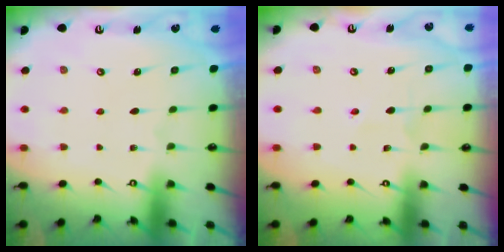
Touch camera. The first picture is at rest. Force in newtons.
{"total": 2.0, "press": 1.9, "slide": 0.5}